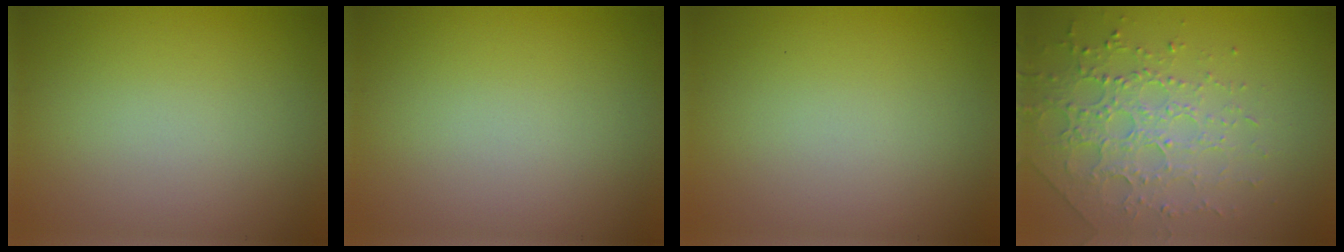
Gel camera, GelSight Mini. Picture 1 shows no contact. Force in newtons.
{"total": 0.0}
{"total": 0.0}
{"total": 3.8, "press": 3.6, "slide": 1.1}